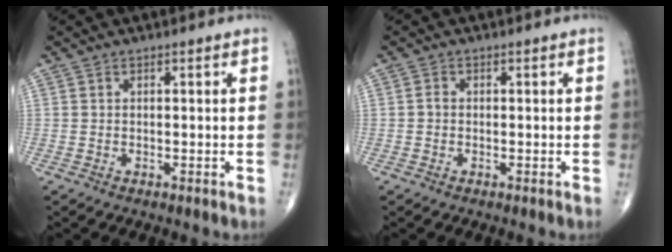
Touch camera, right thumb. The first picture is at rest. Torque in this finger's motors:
{"motor_torque": [-0.83, 0.18, -0.30, 0.13, 0.04]}